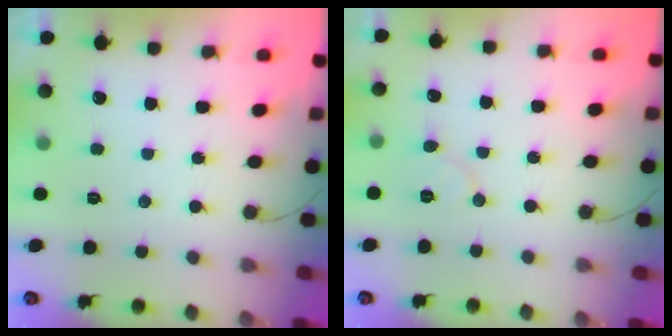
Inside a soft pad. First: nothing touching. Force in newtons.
{"total": 6.7, "press": 6.7, "slide": 0.6}